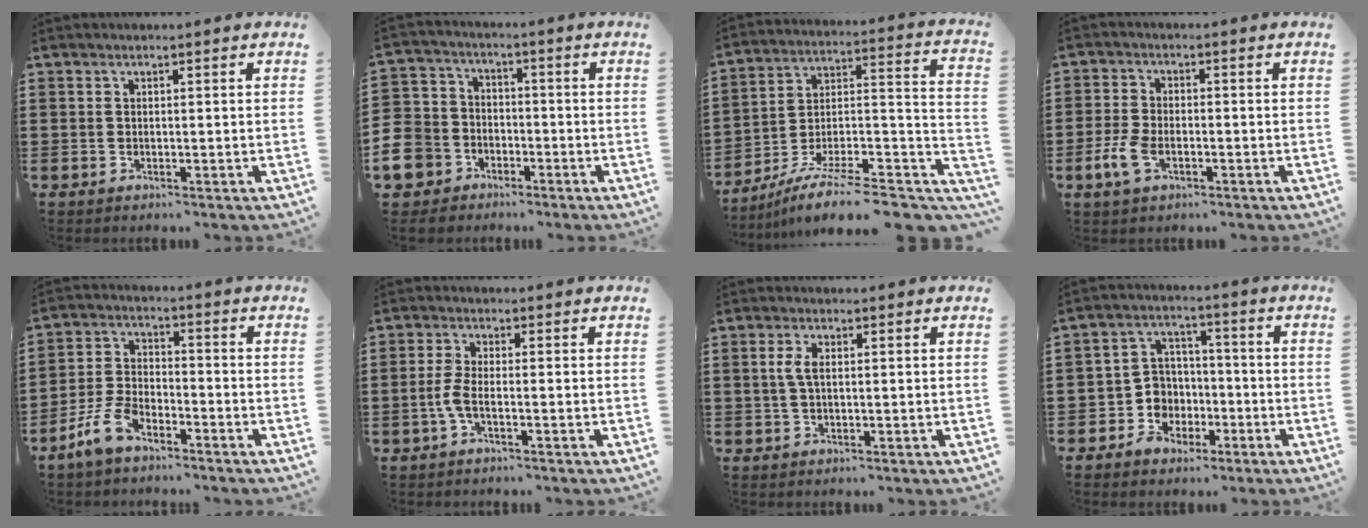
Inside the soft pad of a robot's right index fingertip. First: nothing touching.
{"total": 9.5, "force": [-5.5, 7.4, 2.4], "torque": [-0.097, 0.023, -0.113]}
{"total": 9.4, "force": [-7.2, 1.7, 5.9], "torque": [-0.085, 0.006, -0.130]}
{"total": 5.0, "force": [-2.0, 2.6, 3.7], "torque": [-0.099, -0.006, -0.043]}
{"total": 6.3, "force": [-4.5, 2.6, 3.5], "torque": [-0.100, 0.005, -0.094]}
{"total": 3.5, "force": [-1.4, 0.9, 3.1], "torque": [-0.083, -0.006, -0.033]}
{"total": 2.7, "force": [0.2, 1.1, 2.4], "torque": [-0.056, 0.002, -0.001]}
{"total": 6.4, "force": [-2.5, 5.7, 1.4], "torque": [-0.055, 0.012, -0.048]}